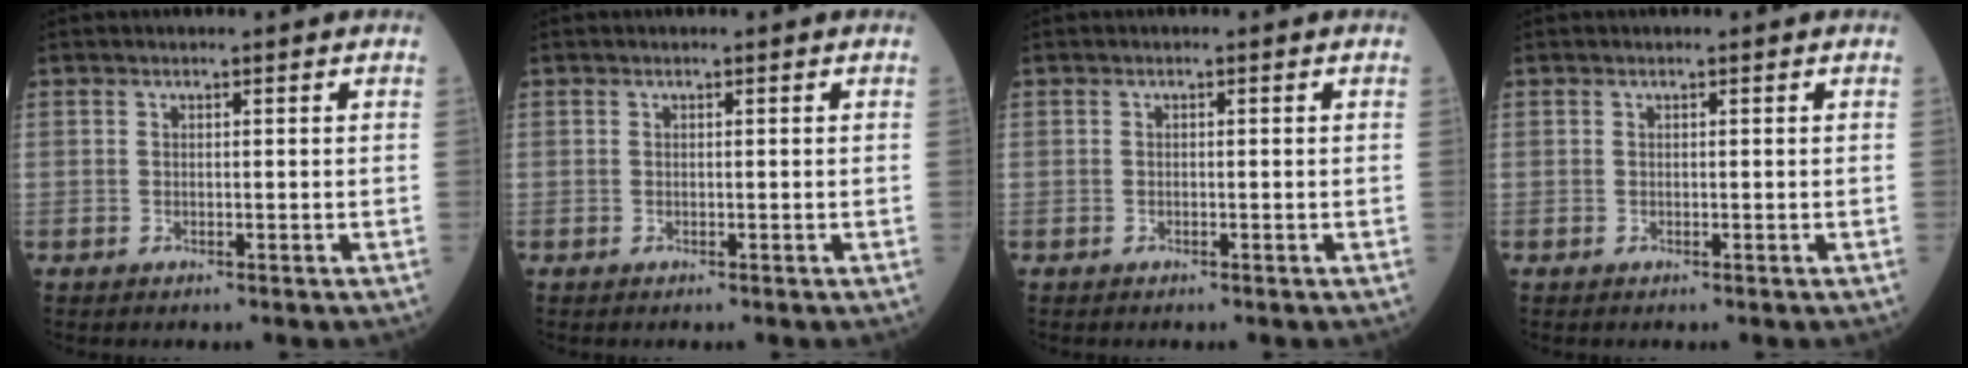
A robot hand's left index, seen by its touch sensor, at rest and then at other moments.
{"total": 0.0}
{"total": 0.0}
{"total": 0.0}